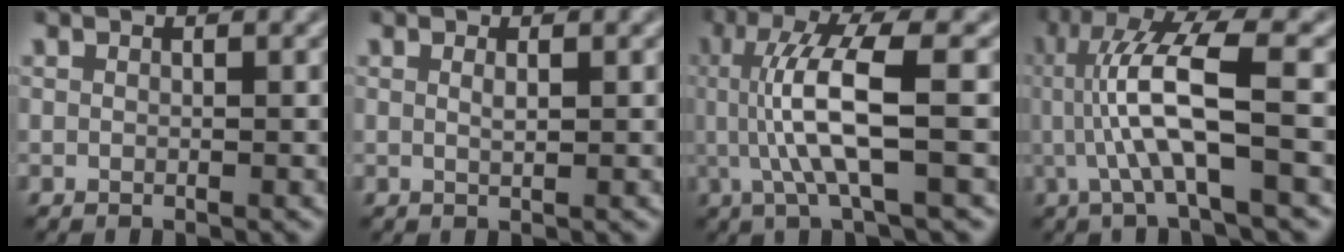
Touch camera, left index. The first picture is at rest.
{"total": 0.6, "force": [-0.2, 0.0, 0.6], "torque": [-0.004, 0.004, 0.001]}
{"total": 6.8, "force": [-0.4, 1.4, 6.7], "torque": [-0.127, 0.004, 0.001]}
{"total": 7.3, "force": [-0.9, 1.3, 7.1], "torque": [-0.138, 0.013, -0.007]}